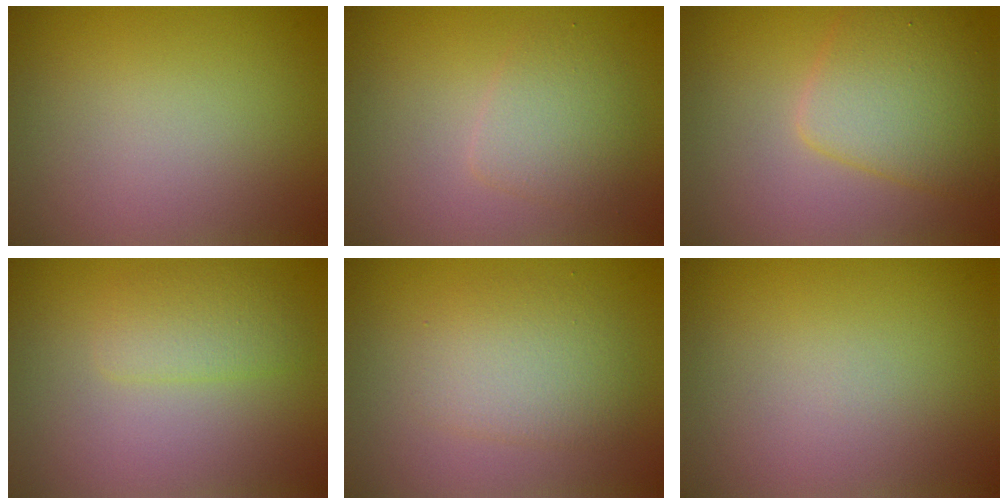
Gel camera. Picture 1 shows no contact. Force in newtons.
{"total": 2.7, "press": 2.7, "slide": 0.1}
{"total": 5.6, "press": 5.6, "slide": 0.2}
{"total": 2.4, "press": 2.4, "slide": 0.1}
{"total": 3.5, "press": 3.5, "slide": 0.1}
{"total": 0.0}